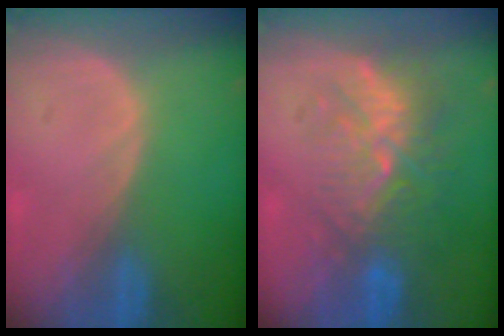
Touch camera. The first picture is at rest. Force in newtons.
{"total": 9.4, "press": 8.7, "slide": 3.5}